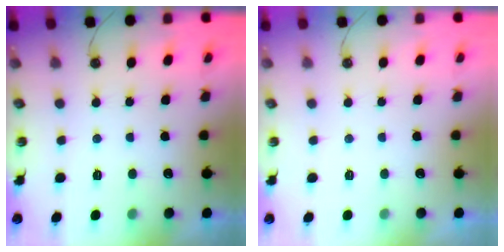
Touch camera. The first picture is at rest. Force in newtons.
{"total": 0.0}